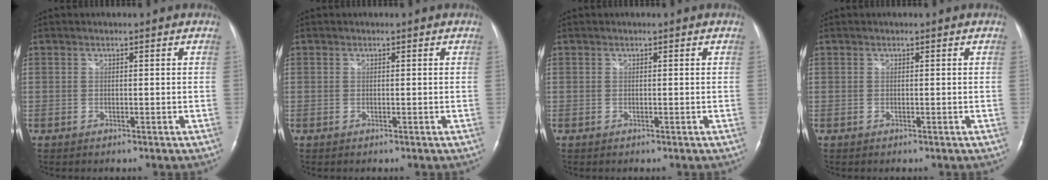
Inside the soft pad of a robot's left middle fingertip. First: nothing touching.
{"total": 0.0}
{"total": 0.0}
{"total": 0.0}